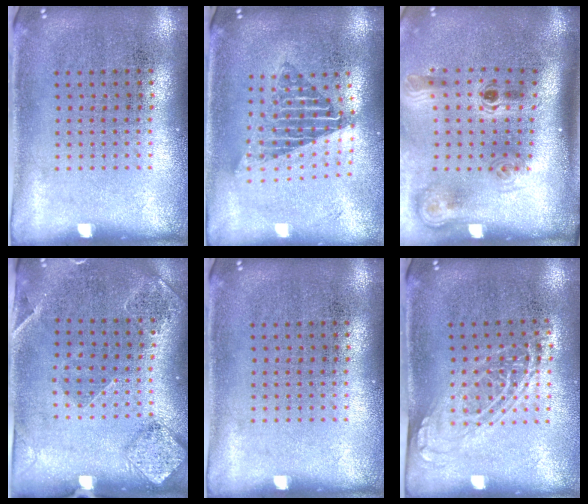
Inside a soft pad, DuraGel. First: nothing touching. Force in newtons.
{"total": 1.7, "press": 1.3, "slide": 1.1}
{"total": 2.2, "press": 1.5, "slide": 1.7}
{"total": 1.6, "press": 1.5, "slide": 0.3}
{"total": 0.0}
{"total": 1.4, "press": 1.1, "slide": 0.8}